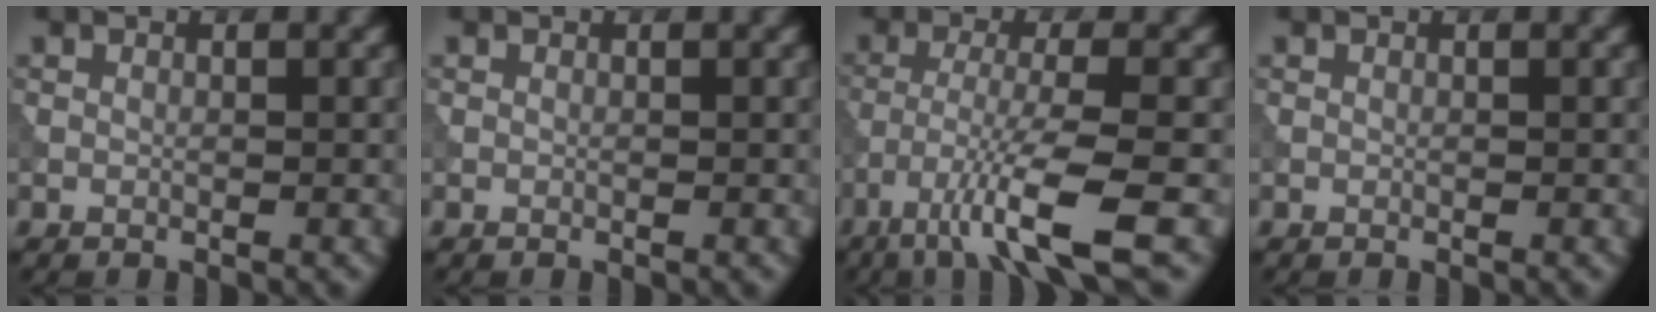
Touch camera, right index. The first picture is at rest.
{"total": 0.0}
{"total": 6.9, "force": [-3.8, 0.6, 5.8], "torque": [-0.098, -0.004, -0.073]}
{"total": 0.0}